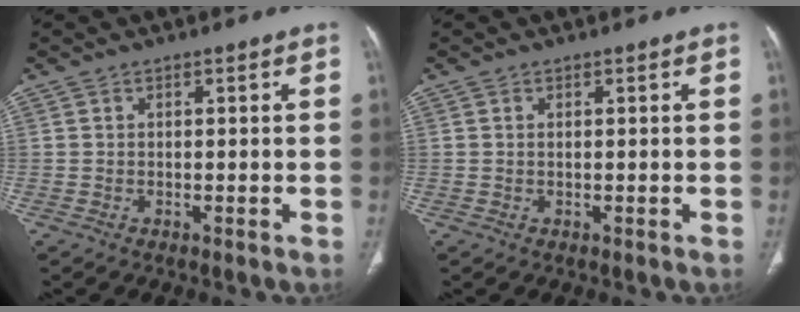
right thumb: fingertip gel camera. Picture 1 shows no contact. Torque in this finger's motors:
{"motor_torque": [-0.19, 0.33, -0.25, 0.11, 0.02]}